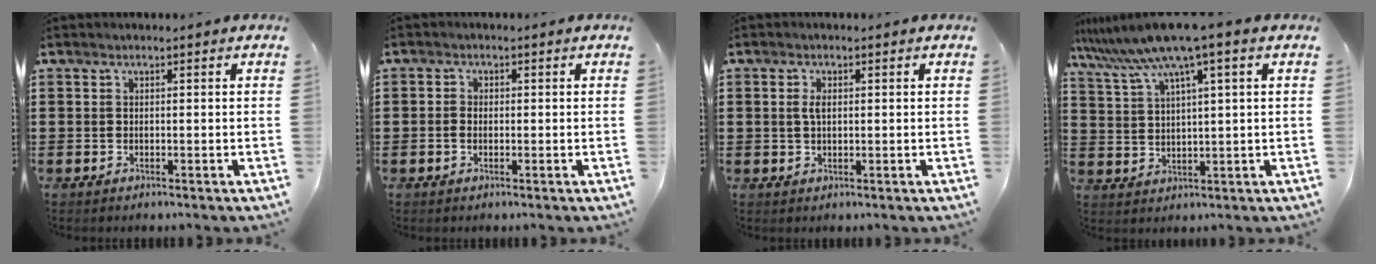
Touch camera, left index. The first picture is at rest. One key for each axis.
{"total": 1.4, "fx": -0.3, "fy": 0.9, "fz": 1.0, "tx": -0.020, "ty": 0.002, "tz": -0.005}
{"total": 2.1, "fx": 0.3, "fy": 0.9, "fz": 1.8, "tx": -0.039, "ty": 0.005, "tz": 0.004}
{"total": 8.1, "fx": 5.4, "fy": -0.2, "fz": 6.1, "tx": -0.138, "ty": -0.028, "tz": 0.090}